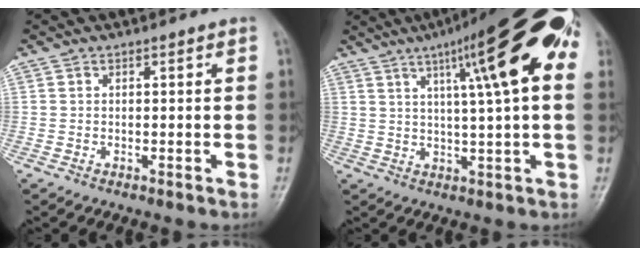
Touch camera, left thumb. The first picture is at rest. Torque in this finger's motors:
{"motor_torque": [2.51, 2.51, 2.01, -0.76, 0.38]}